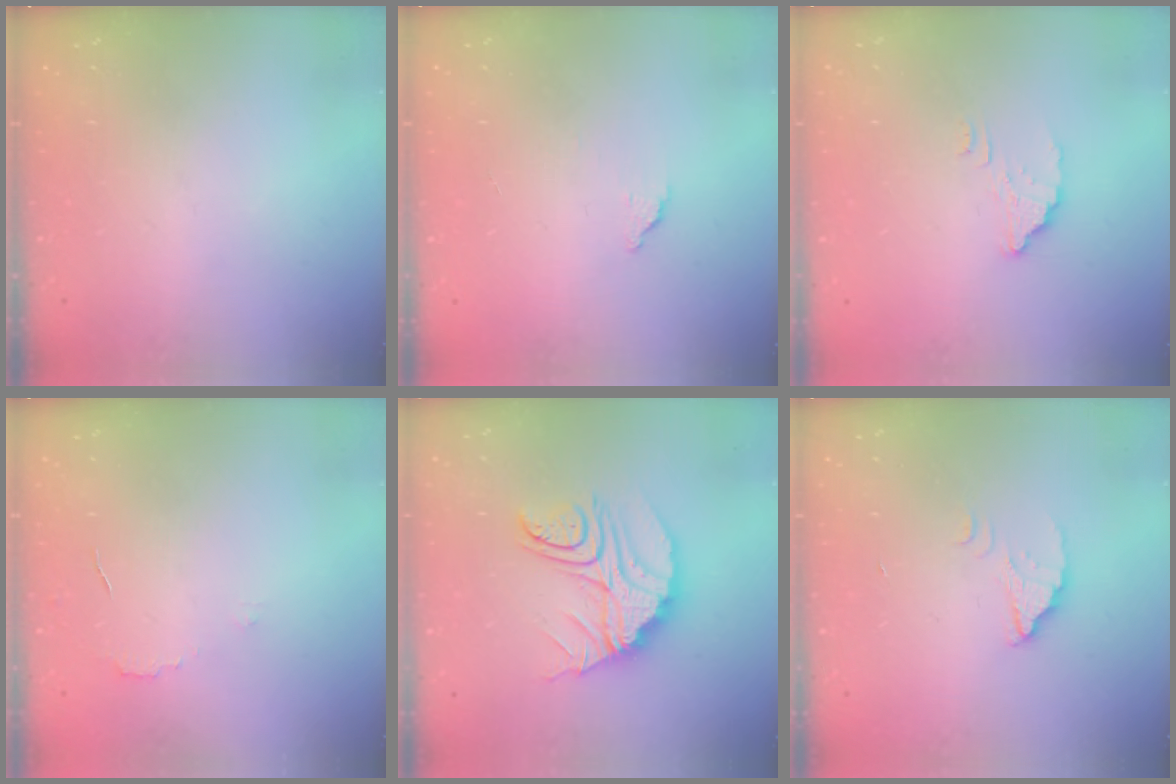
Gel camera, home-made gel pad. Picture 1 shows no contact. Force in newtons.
{"total": 2.0, "press": 2.0, "slide": 0.1}
{"total": 3.4, "press": 3.4, "slide": 0.1}
{"total": 2.9, "press": 2.9, "slide": 0.2}
{"total": 17.2, "press": 17.1, "slide": 1.5}
{"total": 2.4, "press": 2.4, "slide": 0.1}